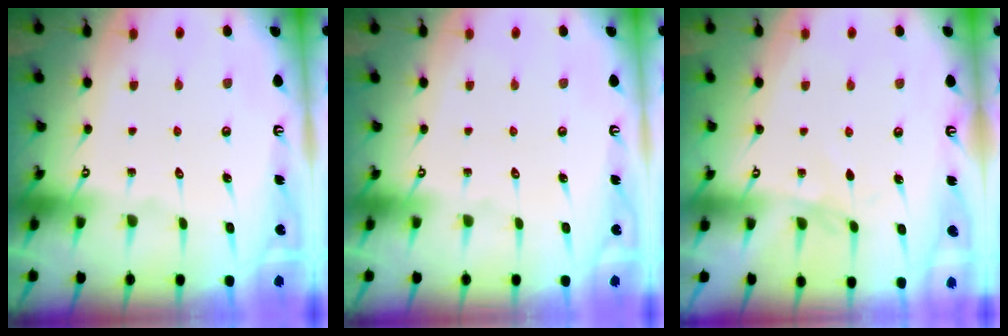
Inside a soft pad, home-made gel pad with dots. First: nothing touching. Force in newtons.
{"total": 0.0}
{"total": 2.1, "press": 2.1, "slide": 0.5}